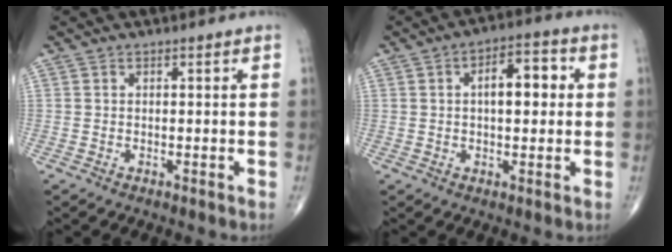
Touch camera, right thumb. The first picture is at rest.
{"total": 8.3, "force": [1.3, 4.1, 7.2], "torque": [-0.091, 0.017, 0.012]}